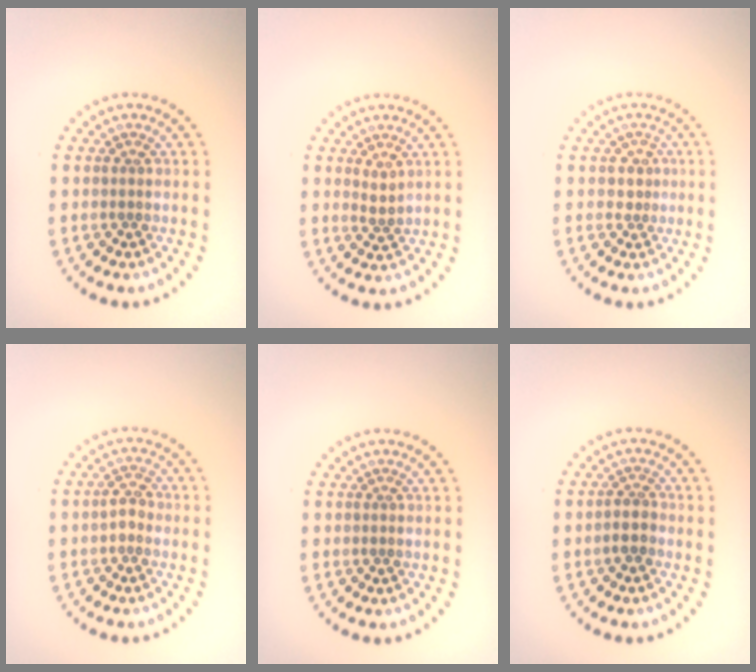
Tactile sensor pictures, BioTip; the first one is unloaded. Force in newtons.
{"total": 1.3, "press": 0.9, "slide": 0.8}
{"total": 1.6, "press": 1.2, "slide": 1.1}
{"total": 1.5, "press": 1.4, "slide": 0.5}
{"total": 0.0}
{"total": 1.9, "press": 1.7, "slide": 0.9}